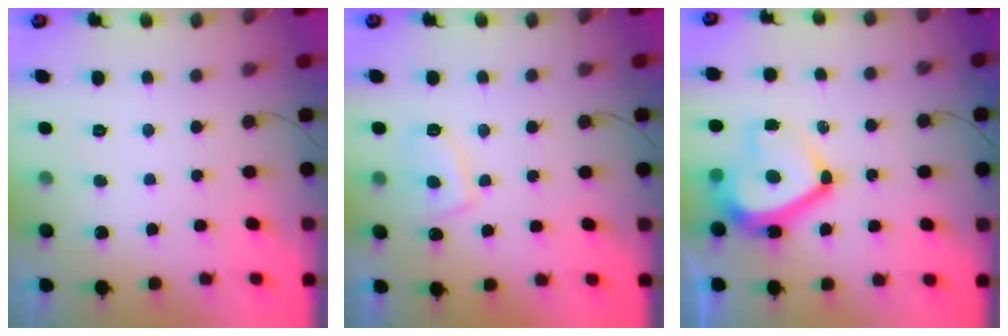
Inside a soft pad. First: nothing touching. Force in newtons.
{"total": 6.0, "press": 5.9, "slide": 1.1}
{"total": 13.8, "press": 13.6, "slide": 2.8}